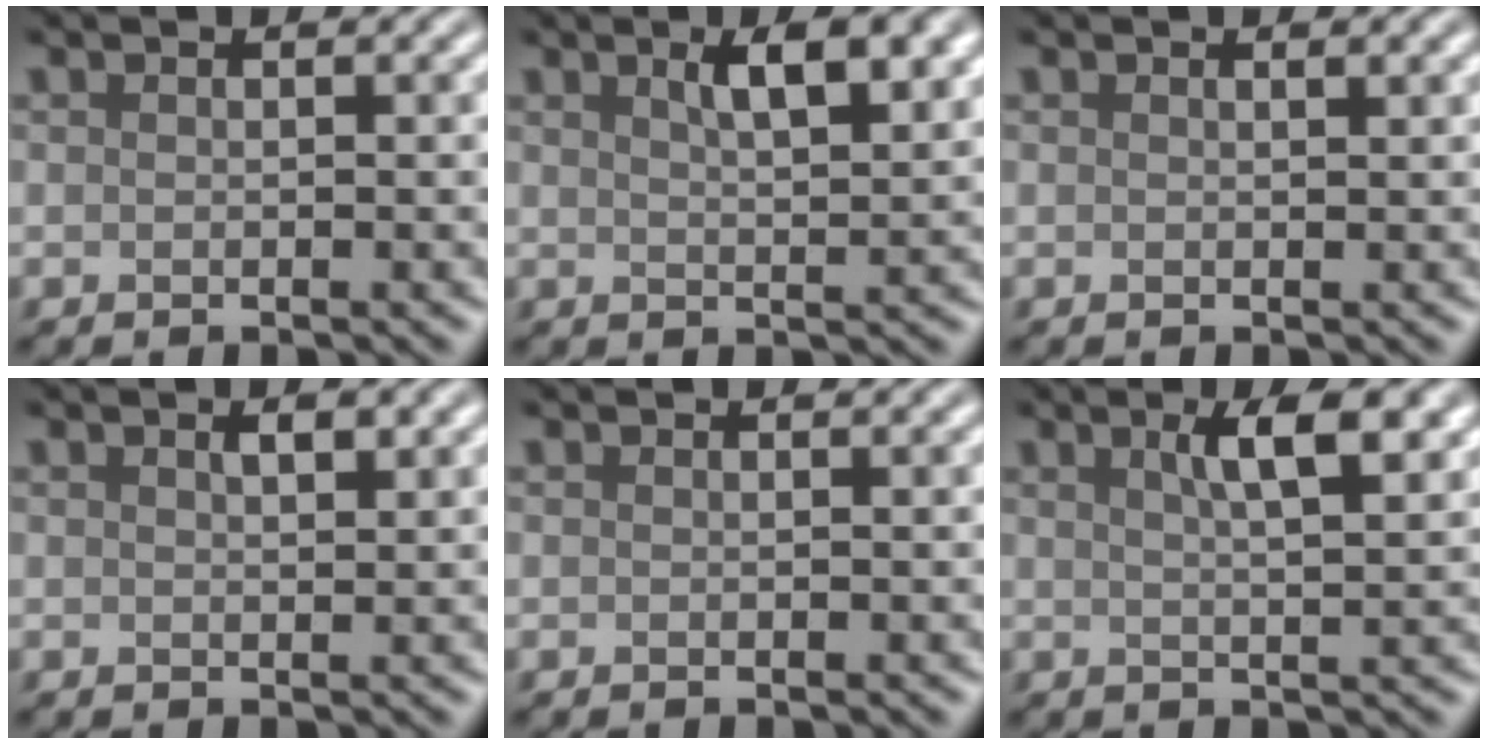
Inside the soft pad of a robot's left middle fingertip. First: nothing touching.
{"total": 4.2, "force": [2.0, 1.4, 3.4], "torque": [-0.046, 0.005, 0.033]}
{"total": 0.5, "force": [0.4, 0.1, 0.4], "torque": [-0.004, -0.001, 0.006]}
{"total": 1.2, "force": [0.6, 0.4, 0.9], "torque": [-0.015, -0.001, 0.012]}
{"total": 0.0}
{"total": 4.1, "force": [1.8, 1.2, 3.5], "torque": [-0.040, 0.005, 0.027]}